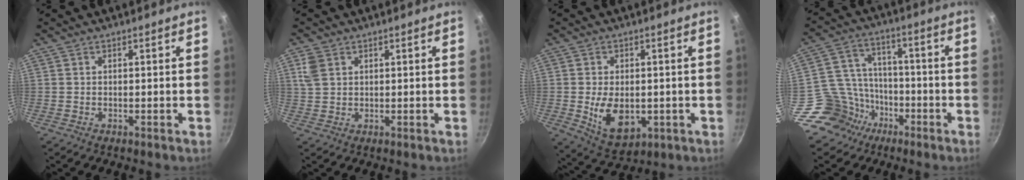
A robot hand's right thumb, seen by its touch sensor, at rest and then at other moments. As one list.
[{"total": 4.0, "force": [1.5, 3.0, 2.2], "torque": [-0.039, 0.002, 0.033]}, {"total": 9.9, "force": [-1.2, 6.4, 7.5], "torque": [-0.112, -0.009, 0.000]}, {"total": 11.5, "force": [-6.6, 9.3, 1.4], "torque": [0.016, 0.073, -0.119]}]